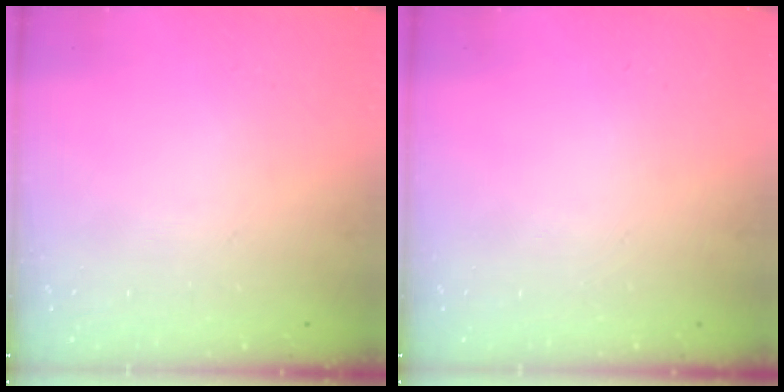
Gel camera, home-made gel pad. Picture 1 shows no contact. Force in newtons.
{"total": 0.0}